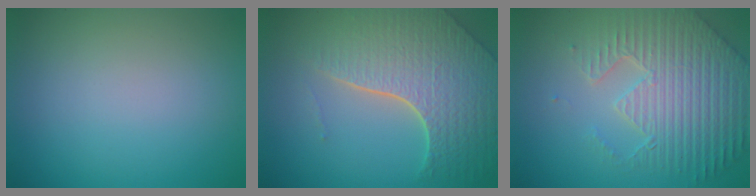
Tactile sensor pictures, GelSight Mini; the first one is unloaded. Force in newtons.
{"total": 7.9, "press": 5.7, "slide": 5.4}
{"total": 7.1, "press": 5.5, "slide": 4.5}